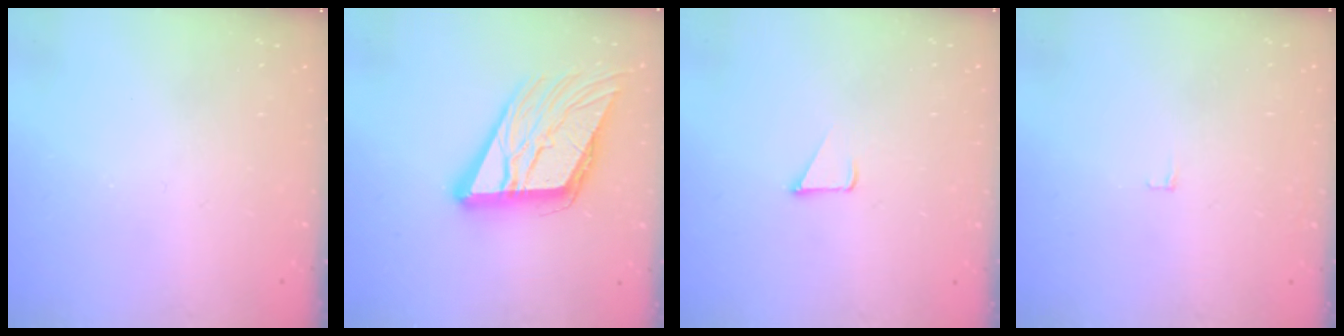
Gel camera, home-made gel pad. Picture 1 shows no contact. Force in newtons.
{"total": 18.7, "press": 18.4, "slide": 3.2}
{"total": 2.4, "press": 2.4, "slide": 0.2}
{"total": 3.4, "press": 3.4, "slide": 0.3}